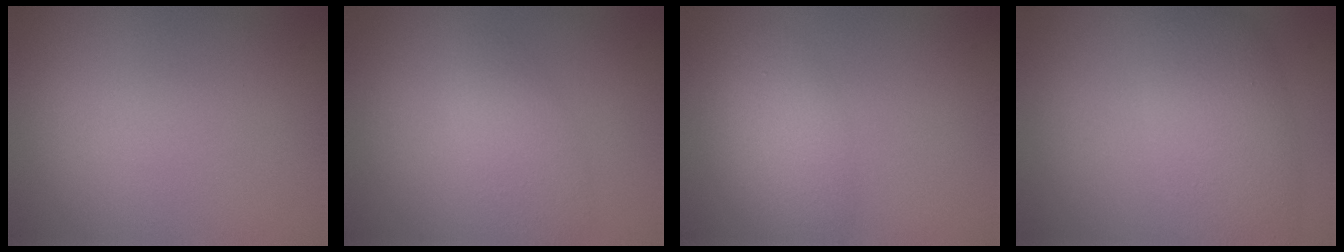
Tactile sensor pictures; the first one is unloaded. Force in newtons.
{"total": 2.7, "press": 2.7, "slide": 0.1}
{"total": 2.9, "press": 2.9, "slide": 0.1}
{"total": 5.8, "press": 5.8, "slide": 0.2}